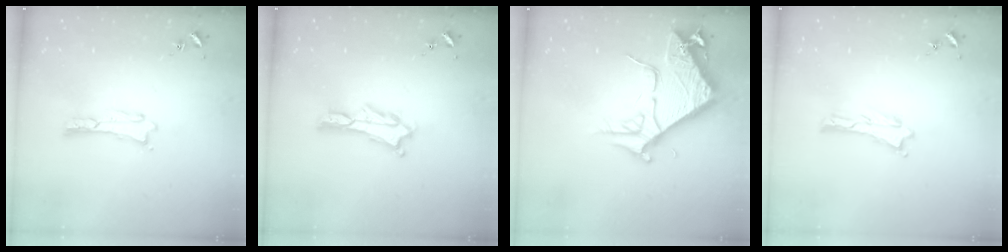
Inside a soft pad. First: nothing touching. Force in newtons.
{"total": 2.0, "press": 2.0, "slide": 0.3}
{"total": 8.6, "press": 8.6, "slide": 1.0}
{"total": 0.0}